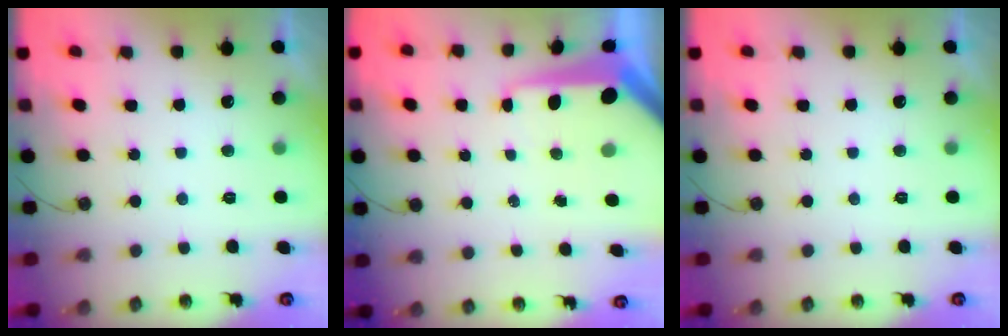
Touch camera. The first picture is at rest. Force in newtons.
{"total": 13.3, "press": 13.3, "slide": 1.2}
{"total": 0.0}